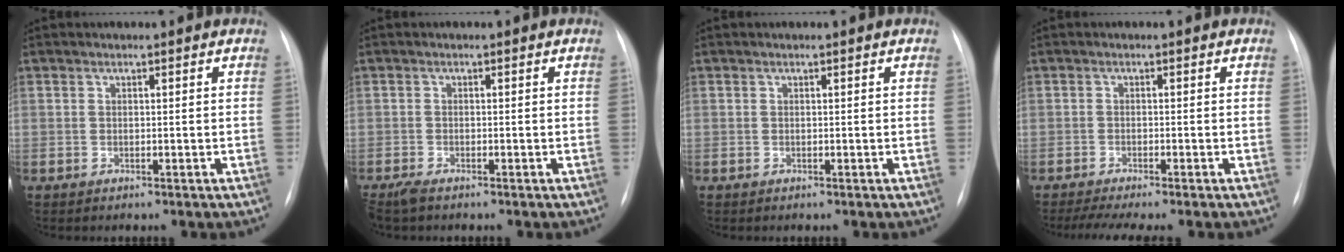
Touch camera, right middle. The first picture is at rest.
{"total": 2.6, "force": [-2.0, 0.6, 1.5], "torque": [-0.035, -0.009, -0.035]}
{"total": 0.0}
{"total": 5.9, "force": [-4.8, 0.1, 3.5], "torque": [-0.053, -0.010, -0.075]}